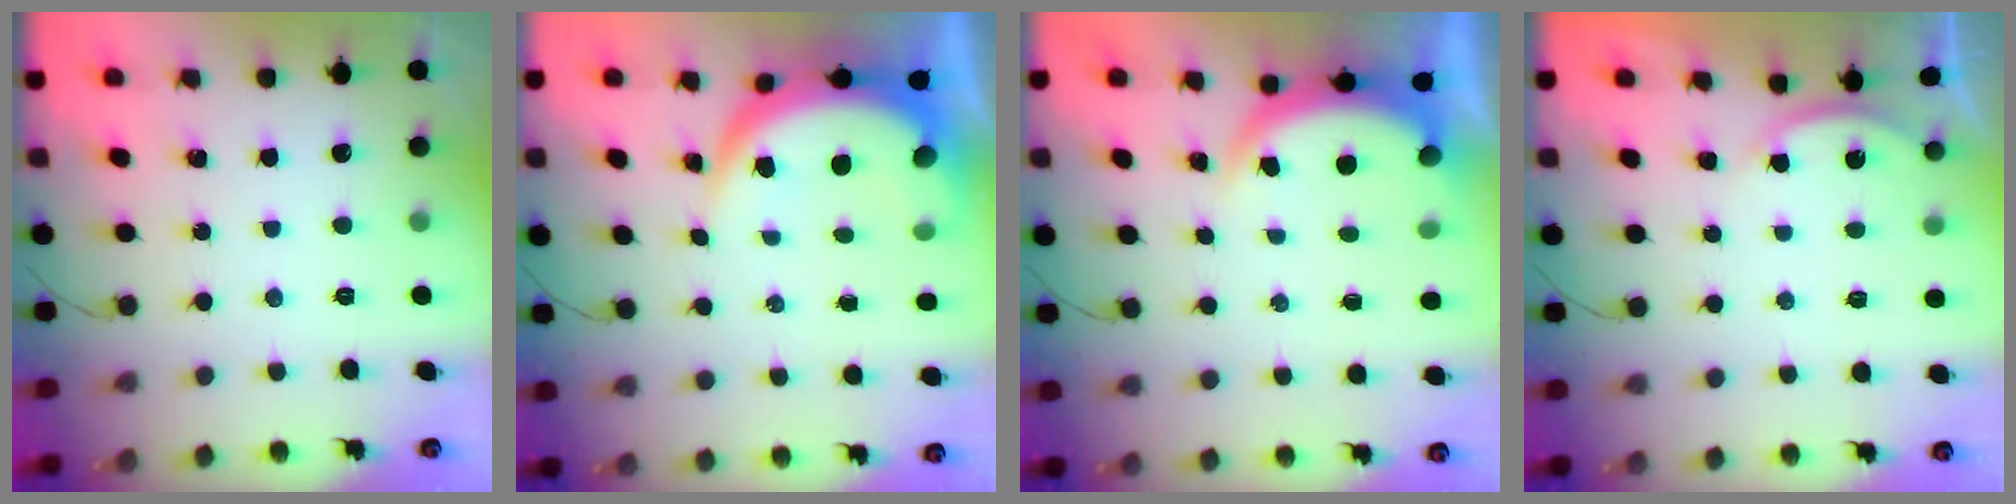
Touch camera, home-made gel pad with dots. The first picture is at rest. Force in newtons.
{"total": 9.1, "press": 9.1, "slide": 1.1}
{"total": 5.2, "press": 5.2, "slide": 0.7}
{"total": 2.2, "press": 2.2, "slide": 0.5}